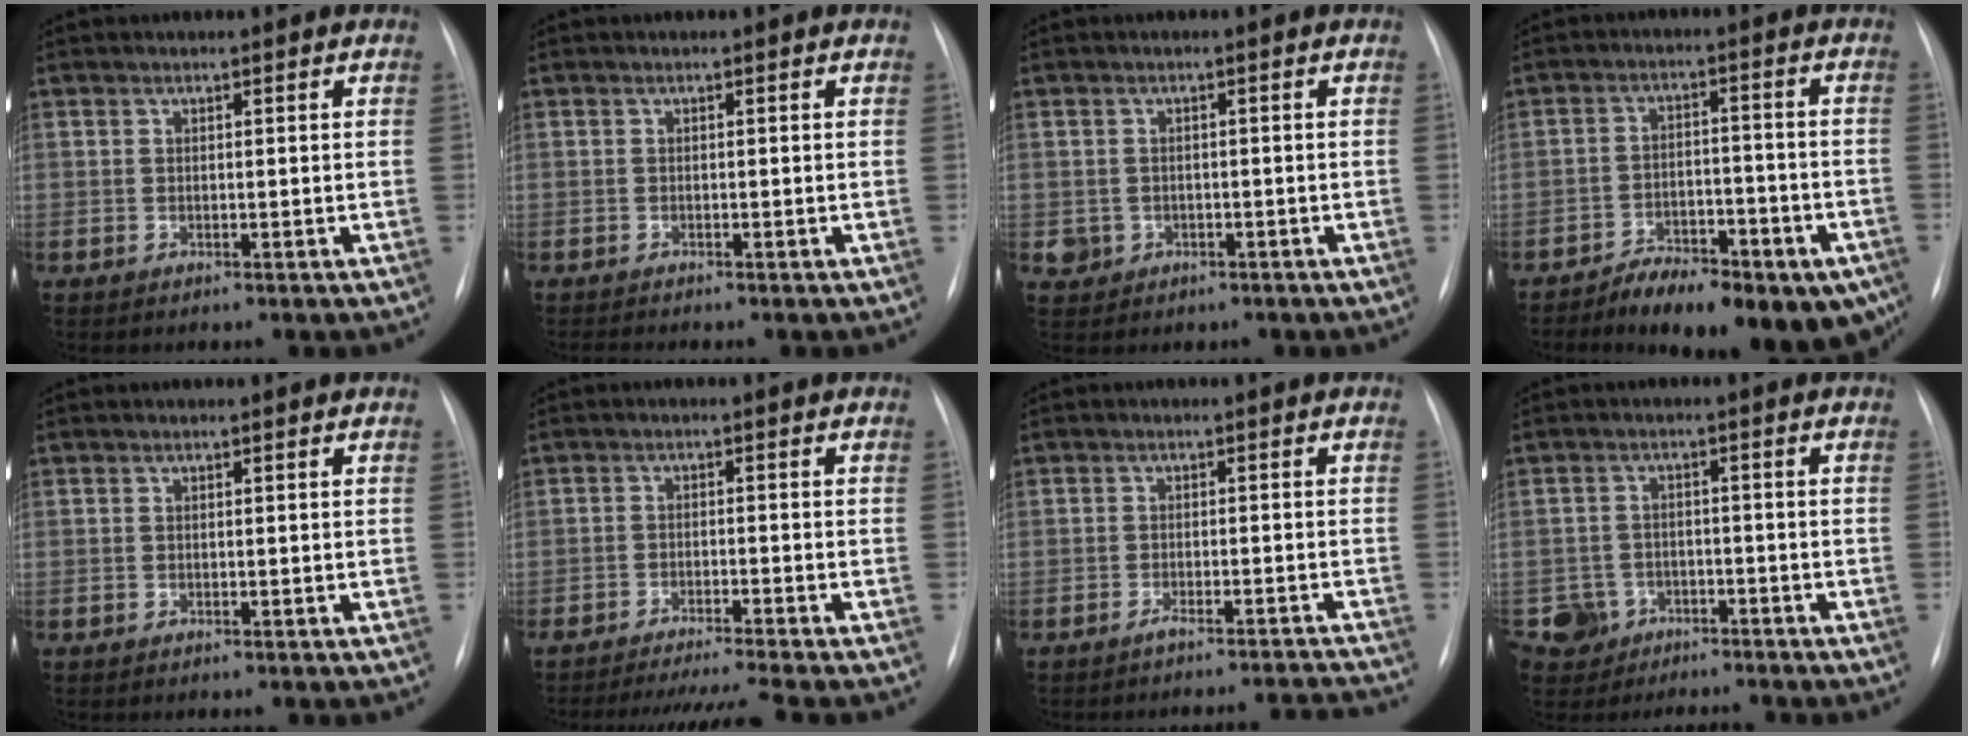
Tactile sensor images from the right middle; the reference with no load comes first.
{"total": 0.8, "force": [-0.8, -0.3, 0.1], "torque": [-0.004, -0.005, -0.013]}
{"total": 2.9, "force": [-0.9, 2.7, 0.4], "torque": [-0.006, 0.007, -0.005]}
{"total": 16.1, "force": [-11.1, 6.7, 9.6], "torque": [-0.096, 0.033, -0.155]}
{"total": 0.0}
{"total": 9.6, "force": [-8.5, -1.3, 4.1], "torque": [-0.050, -0.015, -0.133]}
{"total": 7.5, "force": [-7.4, -1.1, 0.6], "torque": [0.006, 0.005, -0.090]}
{"total": 5.7, "force": [-4.1, 3.9, -0.1], "torque": [0.000, 0.005, -0.071]}